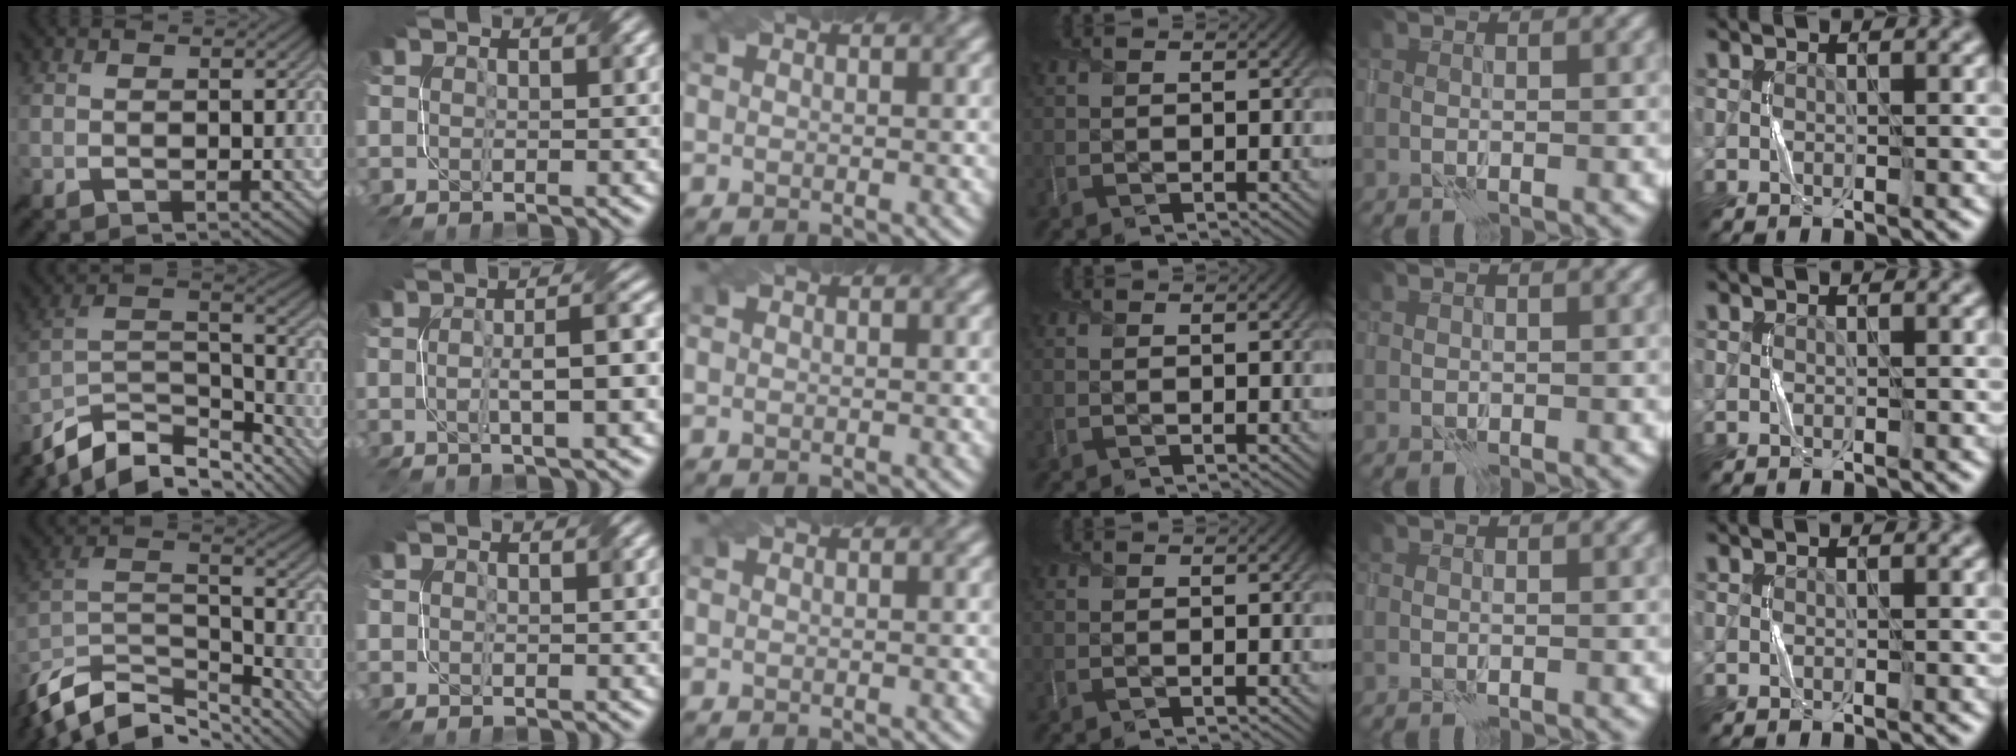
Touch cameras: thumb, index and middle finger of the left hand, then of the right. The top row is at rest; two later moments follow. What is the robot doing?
{"motion": "twist", "object": "screw"}